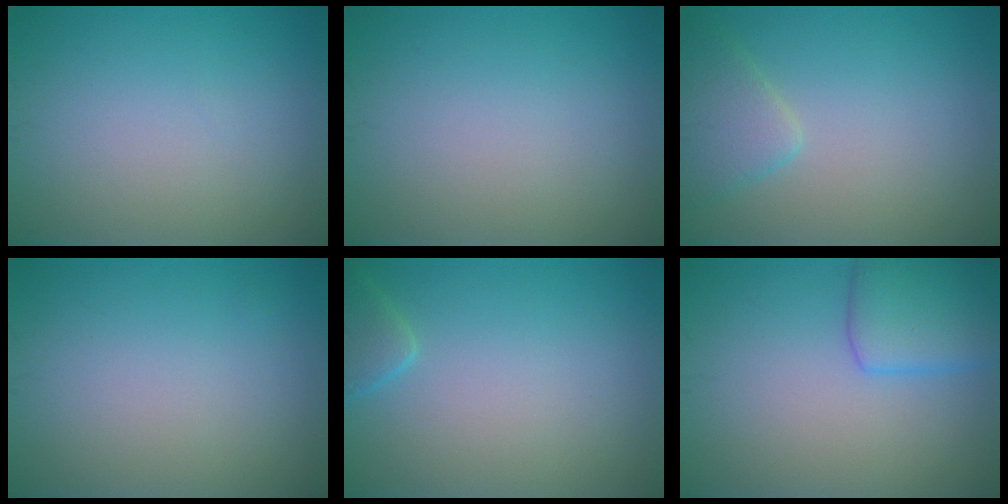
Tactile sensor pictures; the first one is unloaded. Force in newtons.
{"total": 0.0}
{"total": 2.8, "press": 2.8, "slide": 0.2}
{"total": 0.0}
{"total": 1.9, "press": 1.9, "slide": 0.2}
{"total": 4.1, "press": 4.1, "slide": 0.1}